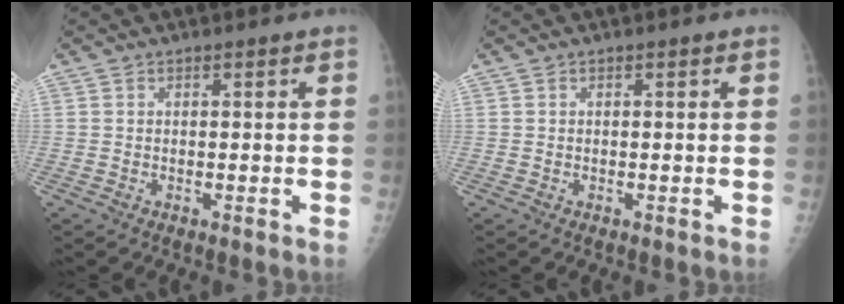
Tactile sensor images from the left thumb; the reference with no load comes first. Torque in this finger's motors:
{"motor_torque": [0.00, 0.00, 0.01, 0.01, 0.01]}